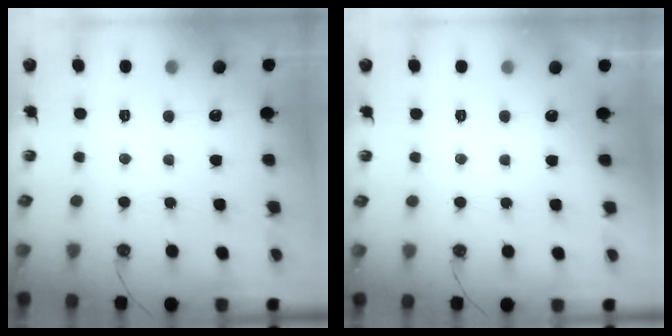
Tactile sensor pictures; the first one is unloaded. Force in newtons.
{"total": 0.0}